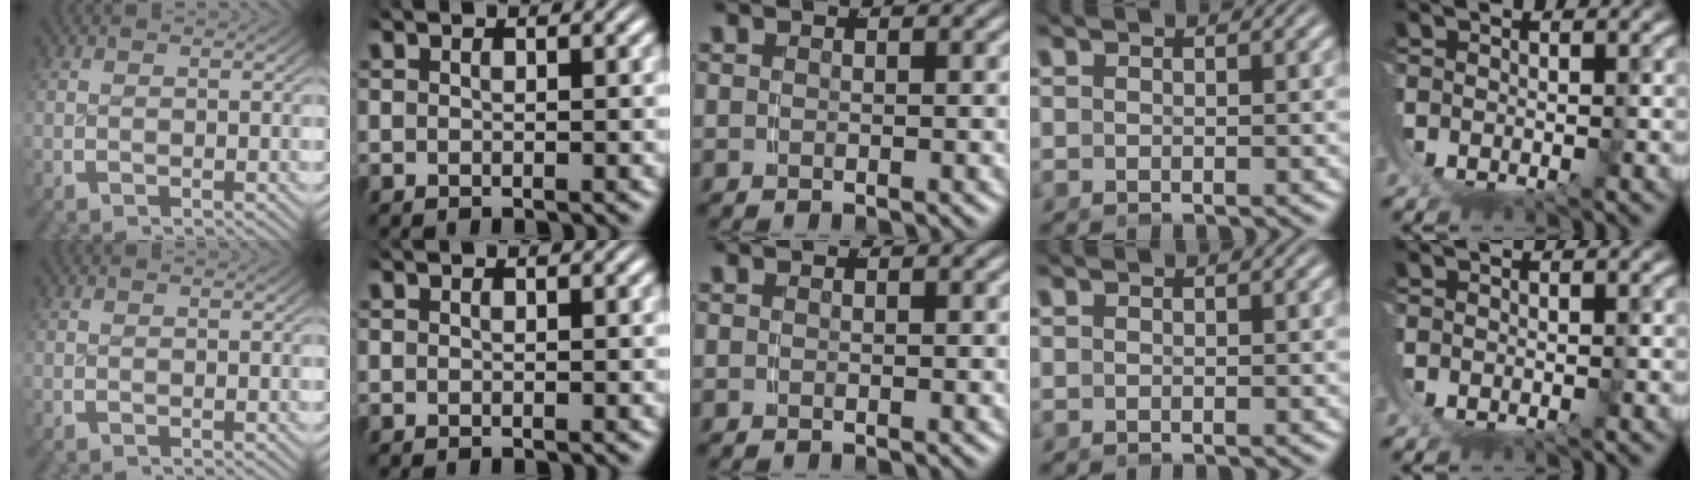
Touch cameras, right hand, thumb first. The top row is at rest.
{}